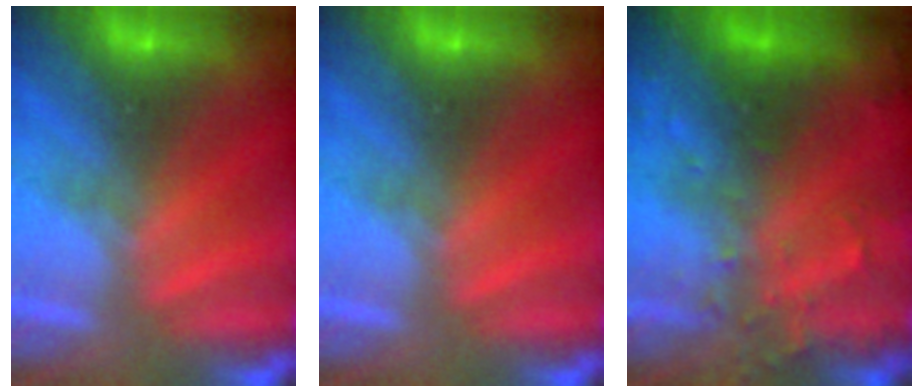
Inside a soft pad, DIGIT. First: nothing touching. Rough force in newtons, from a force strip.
{"total": 0.0}
{"total": 7.3}